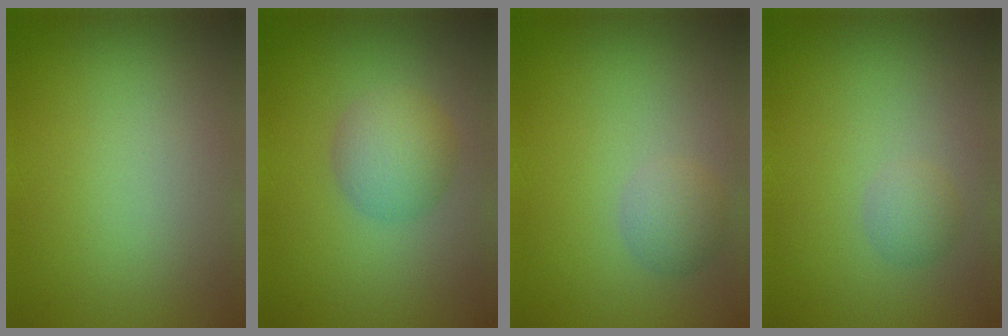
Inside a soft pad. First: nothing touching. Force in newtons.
{"total": 3.5, "press": 3.5, "slide": 0.1}
{"total": 2.0, "press": 2.0, "slide": 0.0}
{"total": 1.4, "press": 1.4, "slide": 0.1}